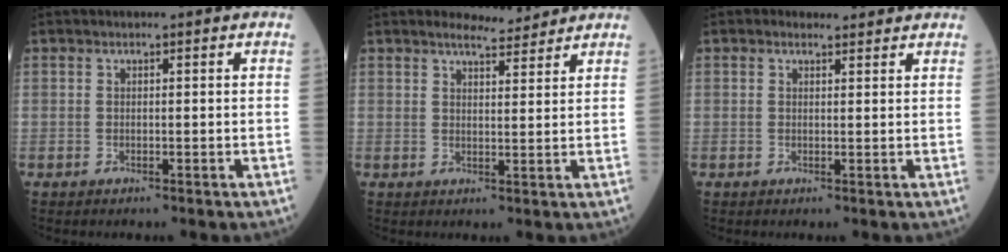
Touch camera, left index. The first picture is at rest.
{"total": 3.9, "force": [3.8, 0.5, 0.6], "torque": [-0.017, 0.000, 0.054]}
{"total": 1.7, "force": [1.5, 0.8, 0.2], "torque": [-0.009, 0.009, 0.020]}